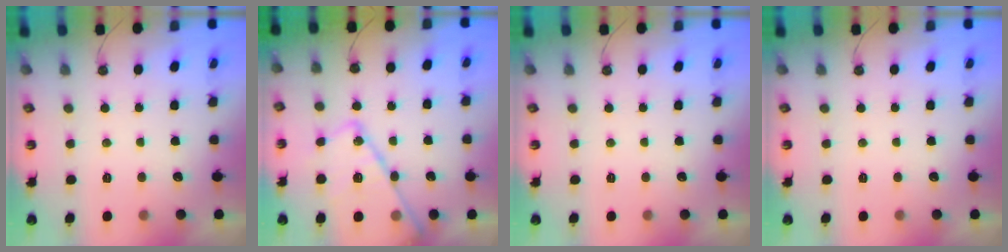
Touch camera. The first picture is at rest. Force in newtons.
{"total": 19.6, "press": 19.5, "slide": 1.9}
{"total": 0.0}
{"total": 0.0}